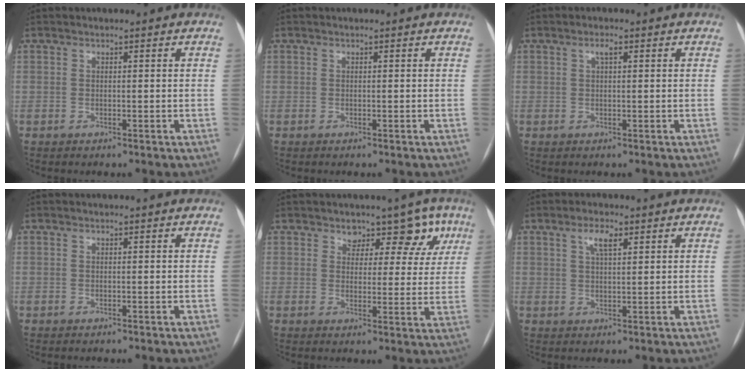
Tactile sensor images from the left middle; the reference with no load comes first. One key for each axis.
{"total": 0.0}
{"total": 1.4, "fx": 0.6, "fy": 0.3, "fz": 1.2, "tx": -0.023, "ty": 0.006, "tz": 0.009}
{"total": 0.0}
{"total": 7.5, "fx": 5.3, "fy": 4.7, "fz": 2.5, "tx": -0.004, "ty": 0.004, "tz": 0.049}
{"total": 3.2, "fx": 1.7, "fy": 0.9, "fz": 2.6, "tx": -0.051, "ty": 0.005, "tz": 0.031}